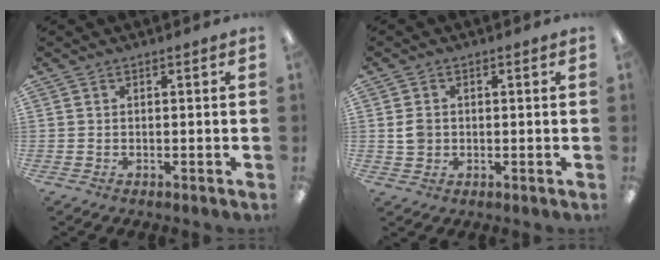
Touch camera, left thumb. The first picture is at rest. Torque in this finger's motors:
{"motor_torque": [-0.15, 0.25, -0.11, 0.13, 0.03]}